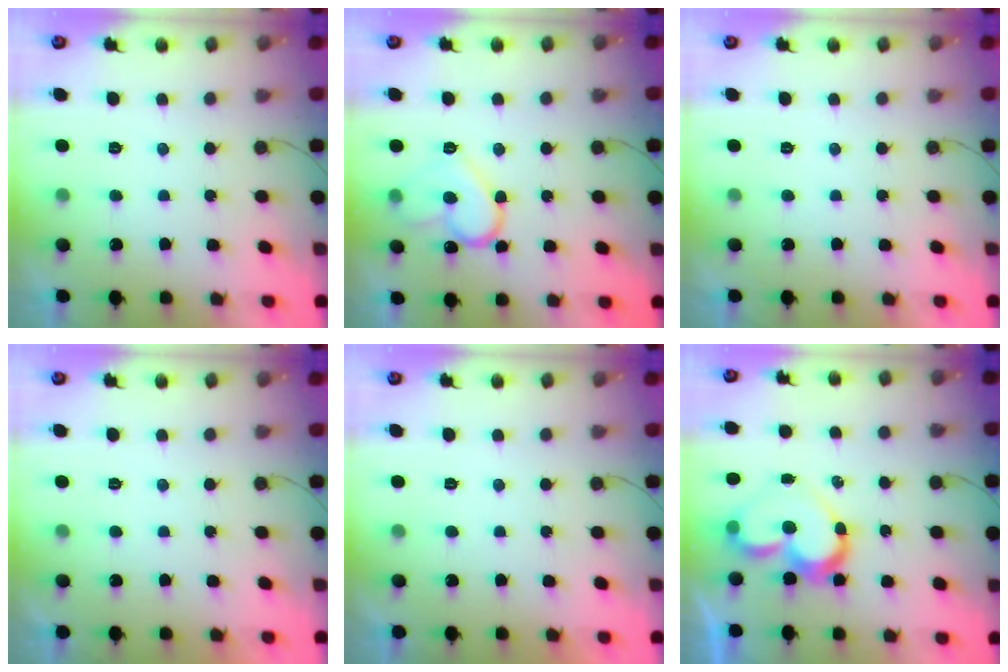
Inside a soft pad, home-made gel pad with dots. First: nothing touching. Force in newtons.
{"total": 14.2, "press": 14.1, "slide": 1.2}
{"total": 2.0, "press": 2.0, "slide": 0.1}
{"total": 1.9, "press": 1.9, "slide": 0.0}
{"total": 1.7, "press": 1.7, "slide": 0.1}
{"total": 11.6, "press": 11.5, "slide": 1.2}